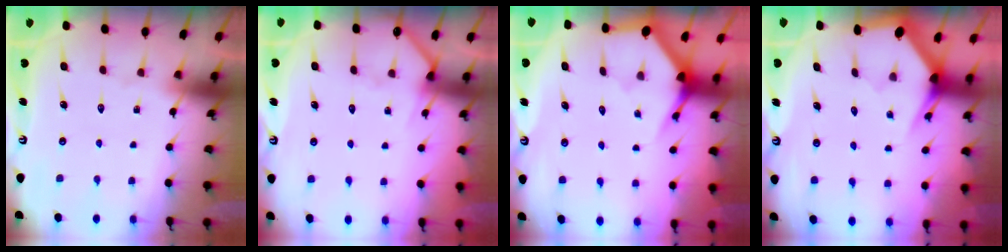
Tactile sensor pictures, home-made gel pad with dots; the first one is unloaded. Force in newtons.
{"total": 3.7, "press": 3.7, "slide": 0.3}
{"total": 3.5, "press": 3.5, "slide": 0.2}
{"total": 3.0, "press": 3.0, "slide": 0.1}